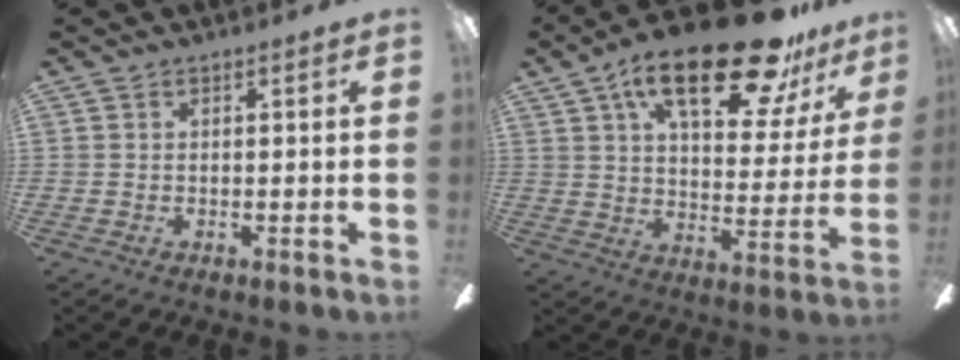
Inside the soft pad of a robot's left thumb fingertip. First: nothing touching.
{"total": 24.2, "force": [15.2, 8.9, 16.6], "torque": [-0.259, -0.079, 0.248]}